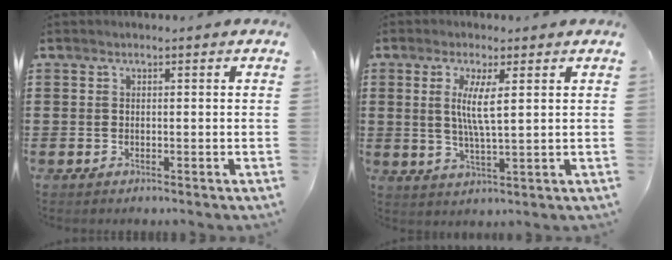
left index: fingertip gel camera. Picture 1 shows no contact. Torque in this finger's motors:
{"motor_torque": [1.14, 0.16, 0.43, 0.09]}